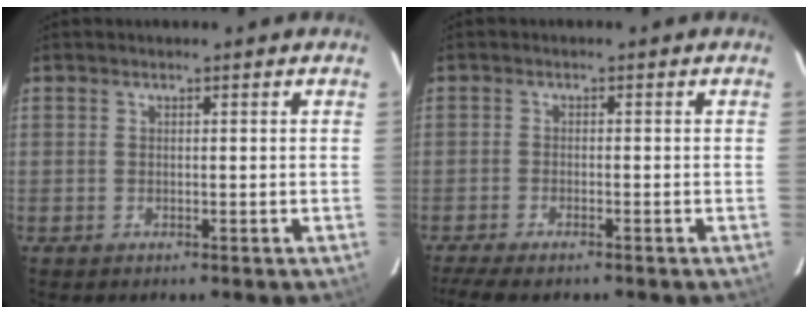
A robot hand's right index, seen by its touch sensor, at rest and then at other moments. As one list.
[{"total": 6.1, "force": [-4.9, 1.3, 3.4], "torque": [-0.086, -0.022, -0.089]}]